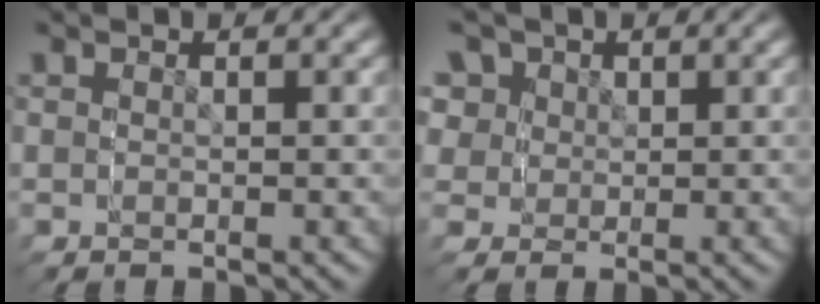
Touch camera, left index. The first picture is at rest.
{"total": 7.0, "force": [2.4, 6.5, 1.3], "torque": [-0.051, -0.029, 0.042]}